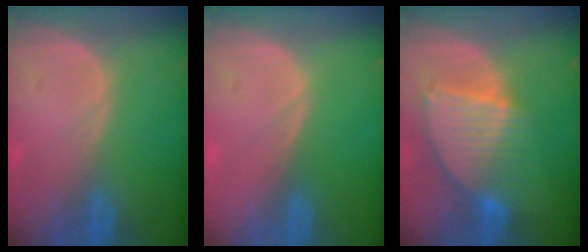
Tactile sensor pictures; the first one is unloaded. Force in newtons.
{"total": 0.0}
{"total": 8.6, "press": 7.5, "slide": 4.2}